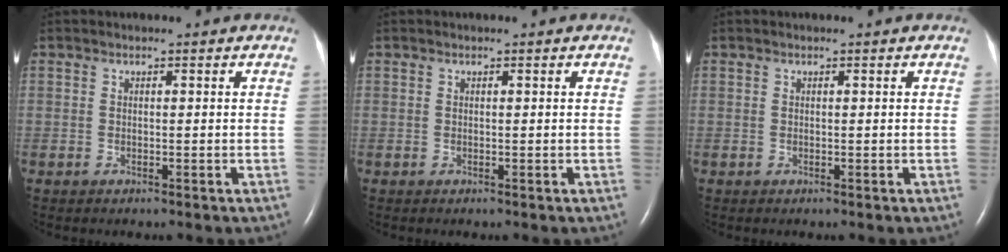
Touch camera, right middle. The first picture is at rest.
{"total": 0.0}
{"total": 0.0}